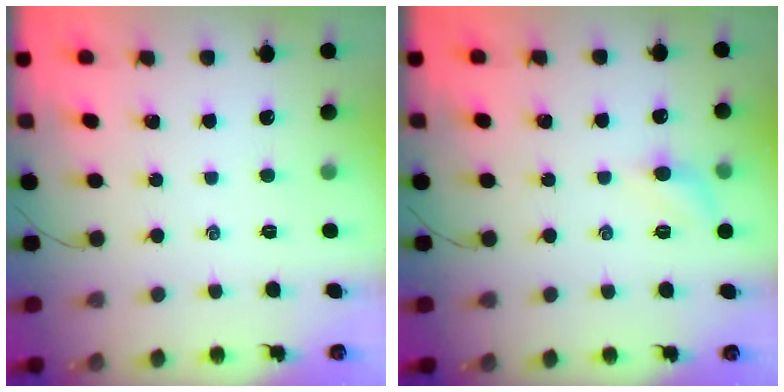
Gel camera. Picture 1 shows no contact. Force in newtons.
{"total": 5.6, "press": 5.4, "slide": 1.1}